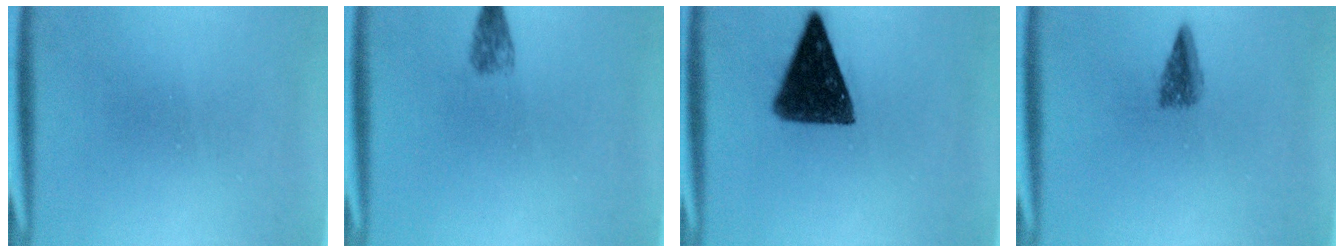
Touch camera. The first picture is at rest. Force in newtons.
{"total": 1.4}
{"total": 12.8}
{"total": 2.7}